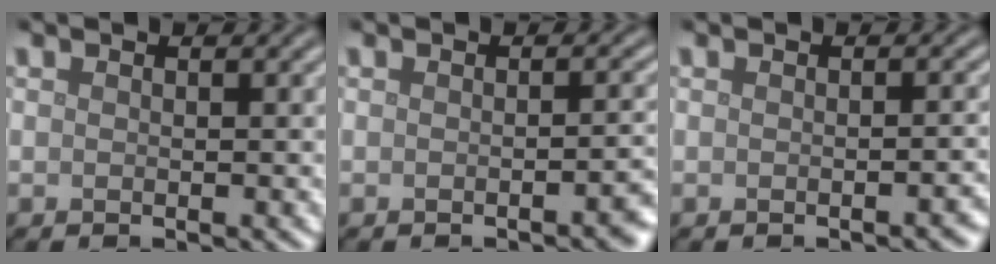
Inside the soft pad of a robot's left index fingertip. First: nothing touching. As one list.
[{"total": 1.7, "force": [-0.9, 0.4, 1.4], "torque": [-0.015, 0.001, -0.012]}, {"total": 1.1, "force": [-0.7, 0.3, 0.8], "torque": [-0.011, -0.001, -0.008]}]